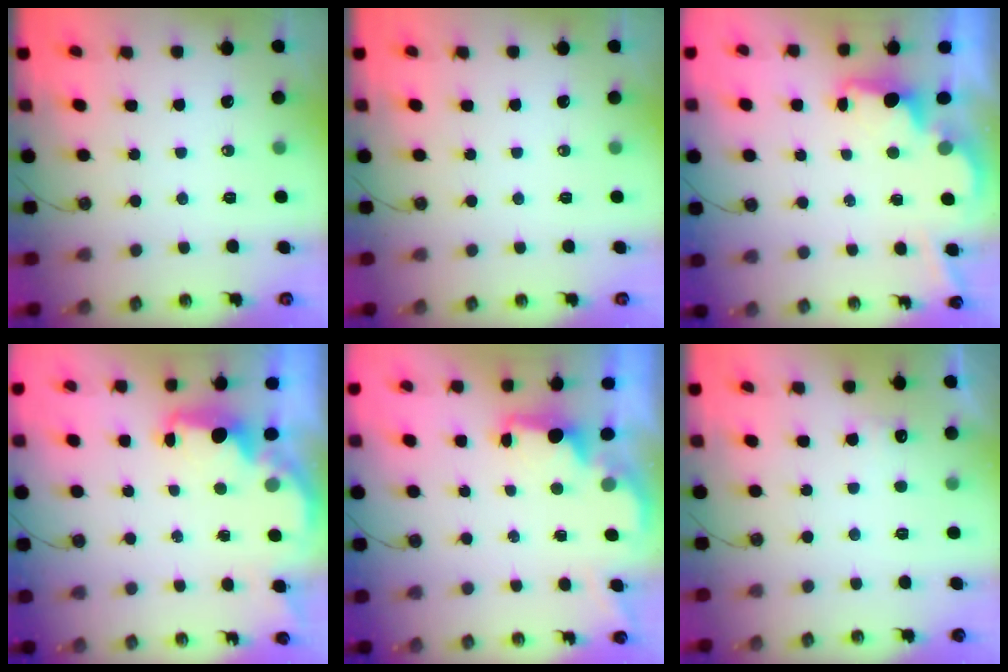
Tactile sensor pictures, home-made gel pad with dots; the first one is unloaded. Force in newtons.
{"total": 0.0}
{"total": 1.9, "press": 1.7, "slide": 0.8}
{"total": 2.2, "press": 2.1, "slide": 0.7}
{"total": 1.8, "press": 1.6, "slide": 0.8}
{"total": 5.8, "press": 5.6, "slide": 1.2}